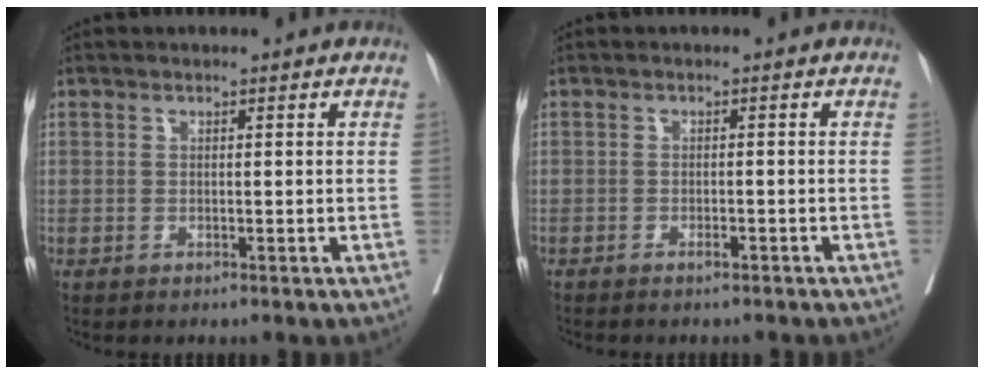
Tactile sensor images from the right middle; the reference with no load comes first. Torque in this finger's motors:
{"motor_torque": [1.04, -1.09, 0.07, 0.03]}